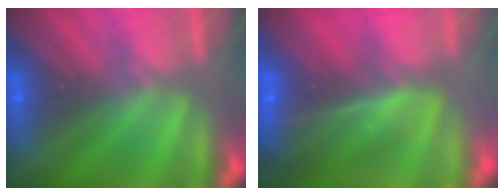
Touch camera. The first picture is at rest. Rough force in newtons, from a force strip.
{"total": 9.9}